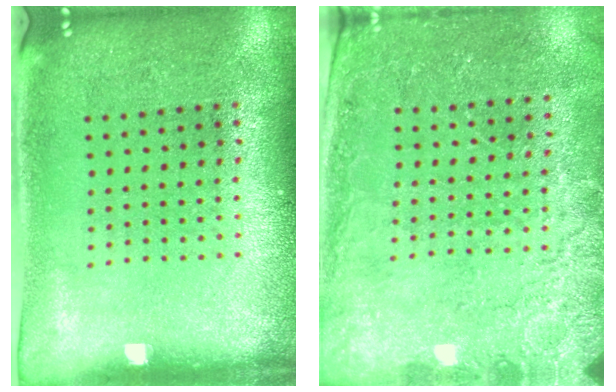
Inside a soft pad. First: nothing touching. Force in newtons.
{"total": 2.5, "press": 2.4, "slide": 0.5}